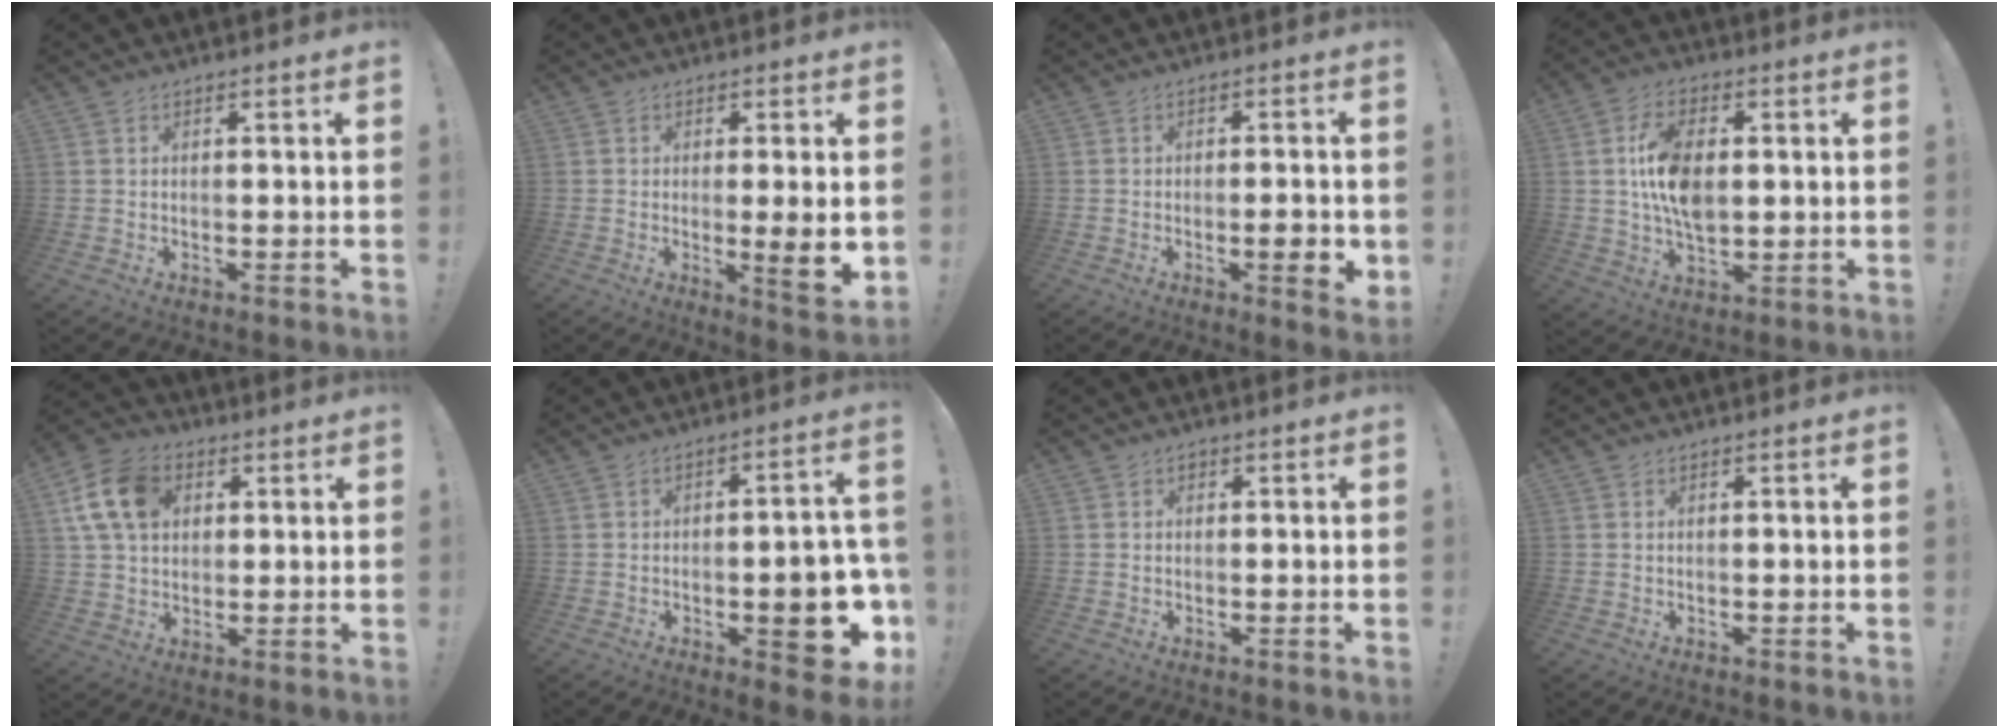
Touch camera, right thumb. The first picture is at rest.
{"total": 8.5, "force": [-0.6, 0.8, 8.4], "torque": [-0.110, -0.014, -0.010]}
{"total": 5.7, "force": [-1.5, 1.0, 5.4], "torque": [-0.071, -0.004, -0.023]}
{"total": 12.8, "force": [1.2, 7.7, 10.2], "torque": [-0.178, 0.000, 0.019]}
{"total": 13.6, "force": [4.5, 10.1, 8.0], "torque": [-0.145, -0.004, 0.089]}
{"total": 15.4, "force": [-4.2, 5.7, 13.7], "torque": [-0.151, 0.007, -0.054]}
{"total": 0.6, "force": [0.0, 0.5, 0.2], "torque": [0.002, 0.000, -0.001]}
{"total": 0.0}